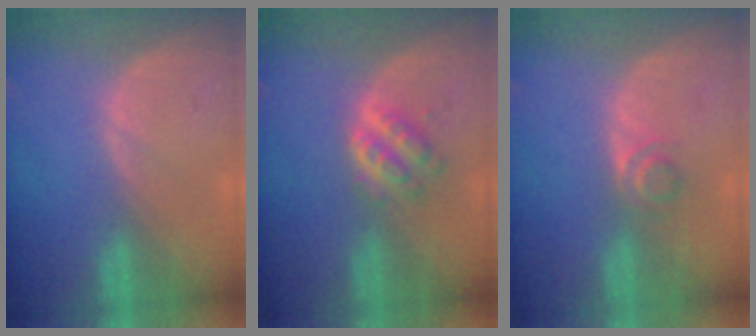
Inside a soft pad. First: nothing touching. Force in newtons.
{"total": 4.4, "press": 4.1, "slide": 1.5}
{"total": 2.5, "press": 2.4, "slide": 0.8}